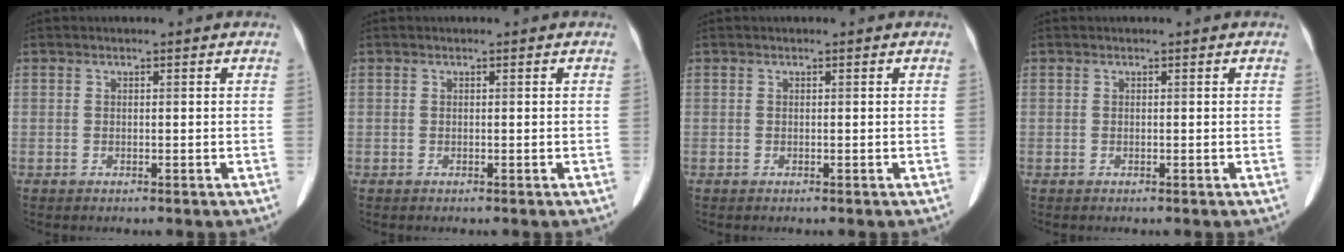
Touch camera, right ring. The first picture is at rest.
{"total": 0.0}
{"total": 0.0}
{"total": 0.0}